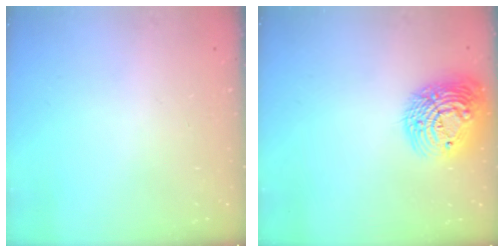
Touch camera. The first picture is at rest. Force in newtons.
{"total": 17.3, "press": 17.3, "slide": 1.1}